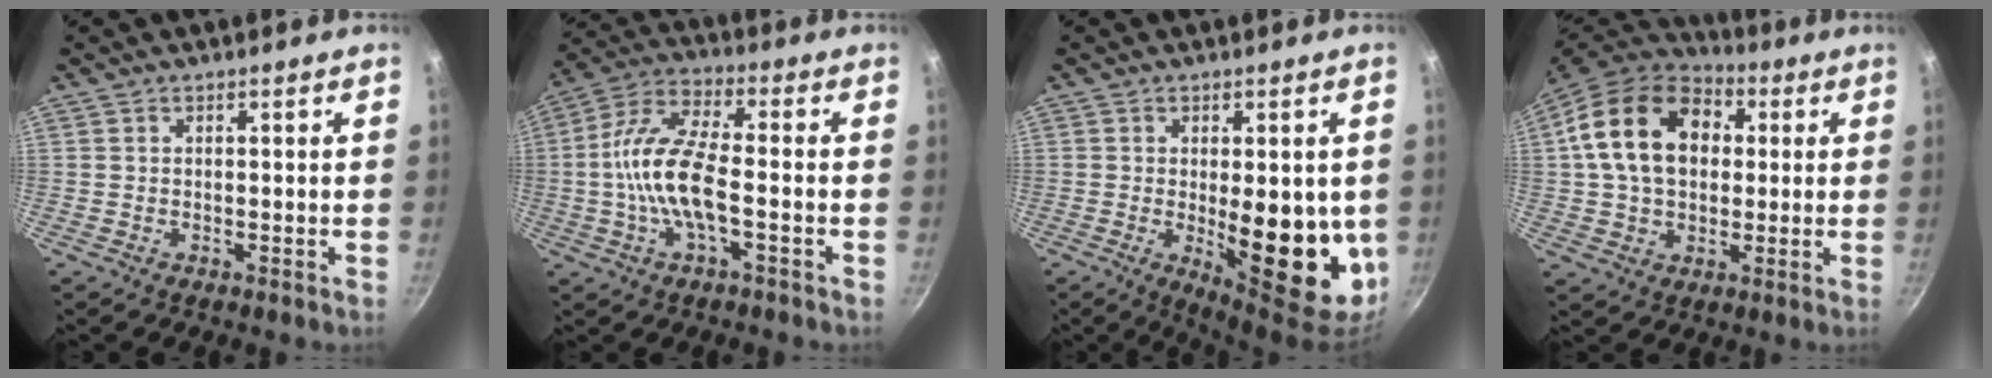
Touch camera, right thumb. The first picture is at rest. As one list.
[{"total": 12.8, "force": [-2.3, 4.6, 11.7], "torque": [-0.233, 0.034, -0.059]}, {"total": 17.0, "force": [-1.7, 6.8, 15.5], "torque": [-0.181, -0.025, -0.008]}, {"total": 18.4, "force": [3.6, 13.2, 12.2], "torque": [-0.191, 0.022, 0.049]}]